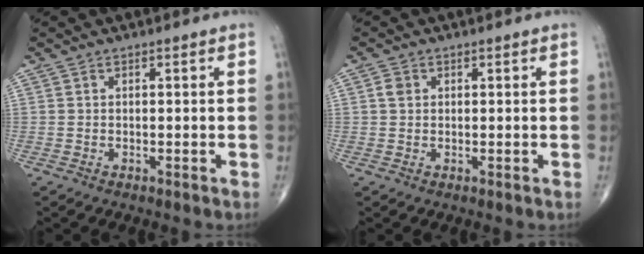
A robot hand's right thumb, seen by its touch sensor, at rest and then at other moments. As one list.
[{"total": 1.8, "force": [0.5, 1.5, 0.9], "torque": [-0.014, 0.002, 0.007]}]